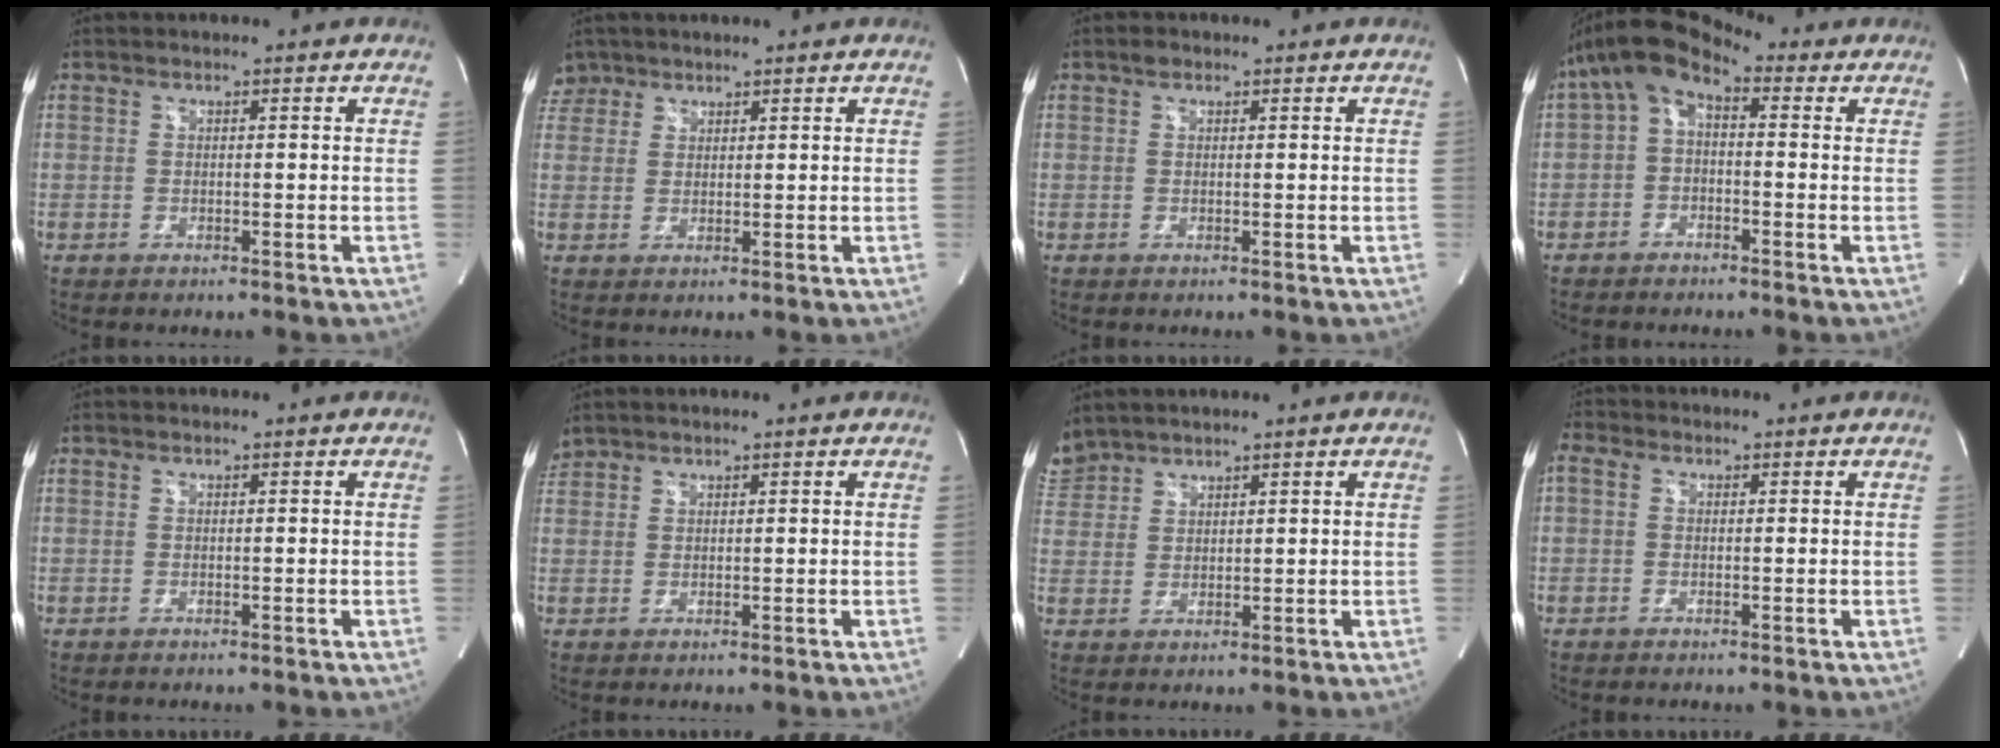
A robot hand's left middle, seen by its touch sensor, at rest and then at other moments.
{"total": 3.5, "force": [2.7, 2.2, -0.4], "torque": [0.012, 0.011, 0.053]}
{"total": 0.9, "force": [0.6, 0.6, 0.3], "torque": [-0.011, 0.005, 0.009]}
{"total": 8.3, "force": [2.1, 4.1, 6.9], "torque": [-0.133, 0.057, 0.028]}
{"total": 0.0}
{"total": 1.7, "force": [1.4, 0.9, 0.0], "torque": [-0.006, 0.018, 0.030]}
{"total": 4.3, "force": [4.1, 1.3, 0.1], "torque": [-0.015, 0.019, 0.090]}
{"total": 2.1, "force": [0.4, 1.5, 1.4], "torque": [-0.043, 0.010, 0.004]}